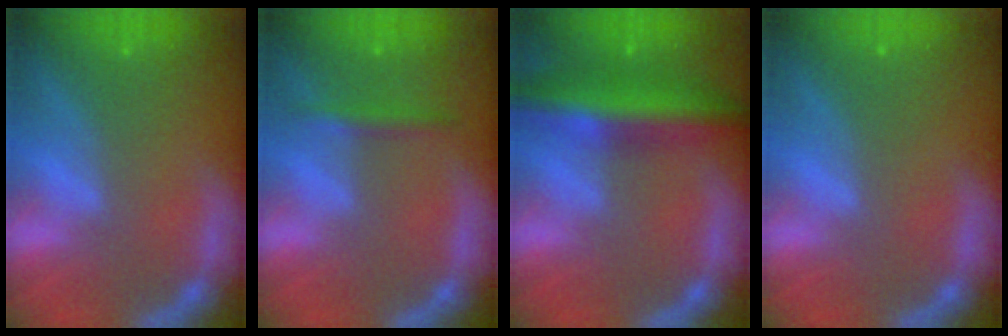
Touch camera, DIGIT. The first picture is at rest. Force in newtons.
{"total": 1.9}
{"total": 7.9}
{"total": 0.0}